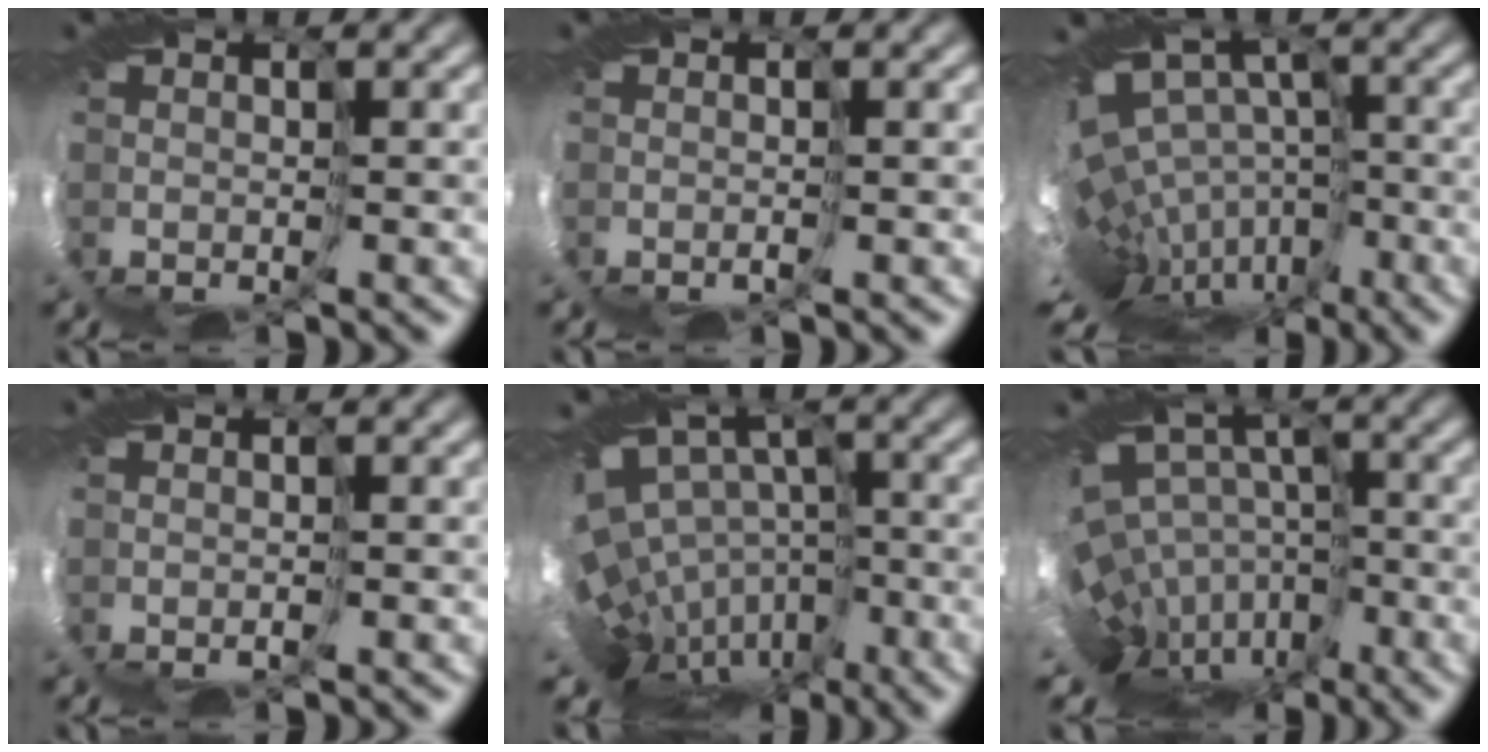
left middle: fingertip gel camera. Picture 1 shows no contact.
{"total": 1.3, "force": [-0.2, -1.1, -0.6], "torque": [0.005, 0.002, -0.007]}
{"total": 10.0, "force": [-4.3, 6.2, 6.5], "torque": [-0.114, 0.001, -0.032]}
{"total": 0.7, "force": [-0.2, -0.5, -0.4], "torque": [0.001, 0.004, -0.004]}
{"total": 9.9, "force": [-4.2, 6.6, 6.0], "torque": [-0.114, -0.009, -0.035]}
{"total": 9.3, "force": [-4.6, 6.0, 5.3], "torque": [-0.099, -0.009, -0.036]}